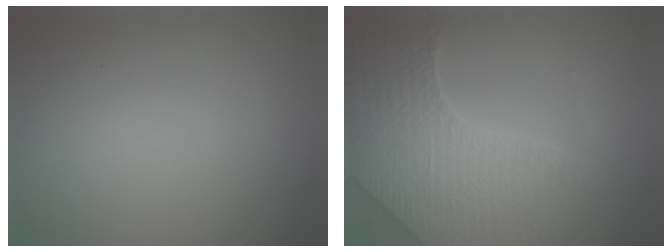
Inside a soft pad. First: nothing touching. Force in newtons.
{"total": 7.2, "press": 5.6, "slide": 4.5}